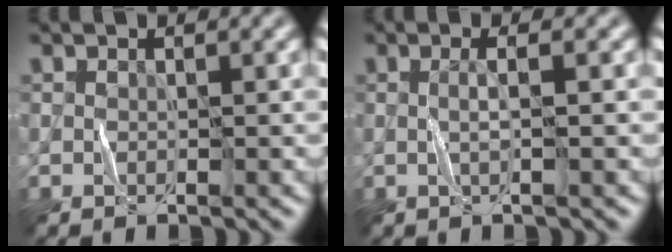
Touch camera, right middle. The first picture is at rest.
{"total": 1.0, "force": [0.0, -0.1, 1.0], "torque": [-0.010, -0.002, -0.003]}